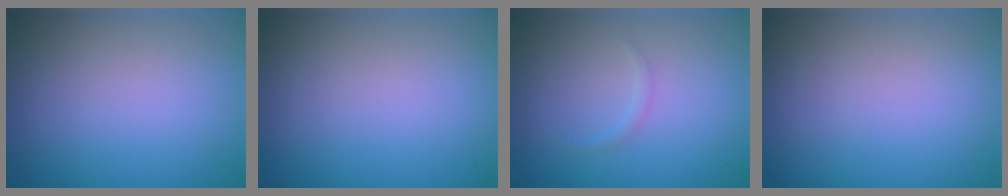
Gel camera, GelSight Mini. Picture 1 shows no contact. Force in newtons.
{"total": 0.0}
{"total": 0.5, "press": 0.5, "slide": 0.0}
{"total": 0.0}